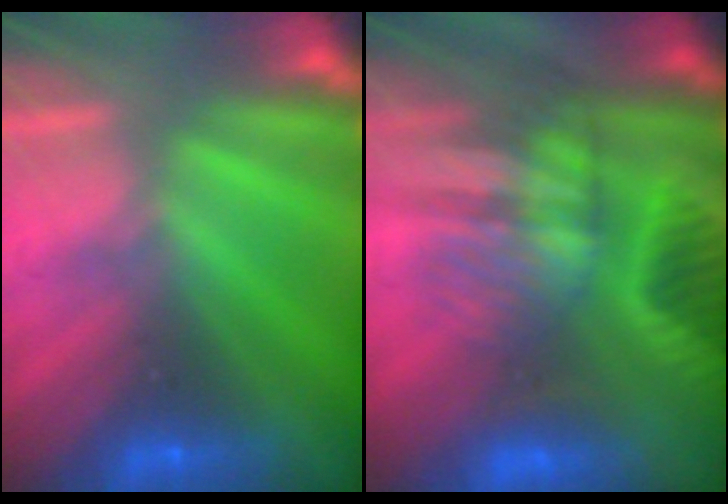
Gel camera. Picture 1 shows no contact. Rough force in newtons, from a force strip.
{"total": 9.3}